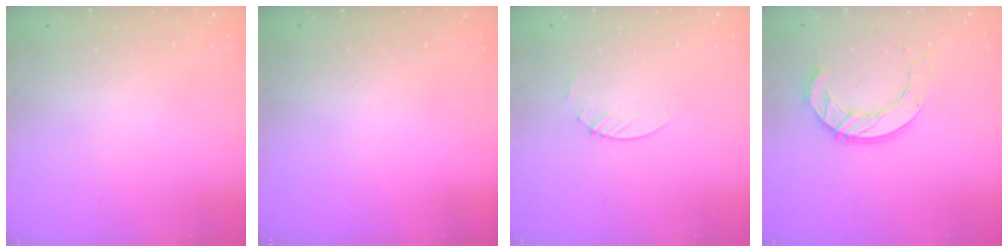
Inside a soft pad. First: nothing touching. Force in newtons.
{"total": 0.0}
{"total": 3.0, "press": 3.0, "slide": 0.3}
{"total": 11.2, "press": 11.1, "slide": 0.9}